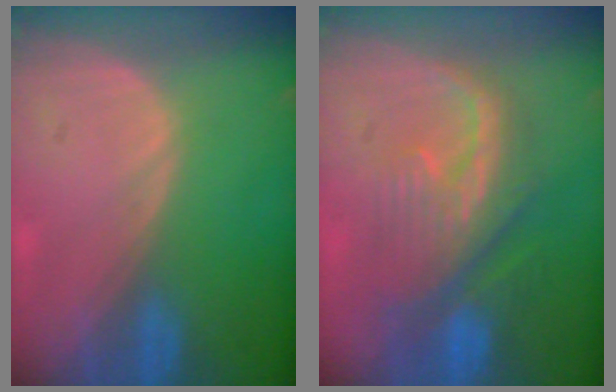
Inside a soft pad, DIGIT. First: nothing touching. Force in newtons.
{"total": 9.0, "press": 8.7, "slide": 2.0}